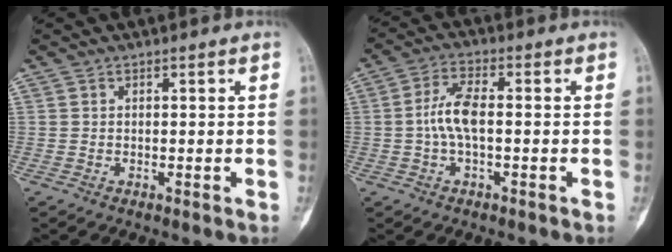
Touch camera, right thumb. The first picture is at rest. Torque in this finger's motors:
{"motor_torque": [0.07, 0.08, 0.03, -0.02, 0.02]}